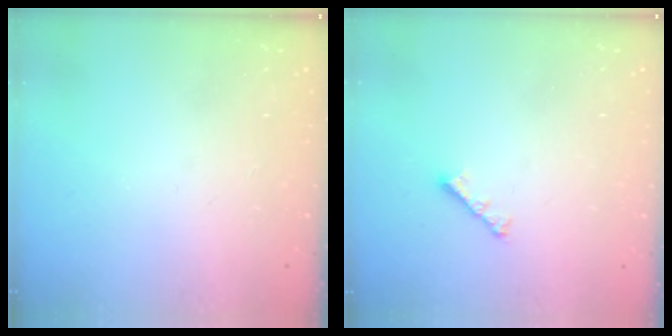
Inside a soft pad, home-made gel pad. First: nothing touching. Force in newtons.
{"total": 2.8, "press": 2.7, "slide": 0.6}